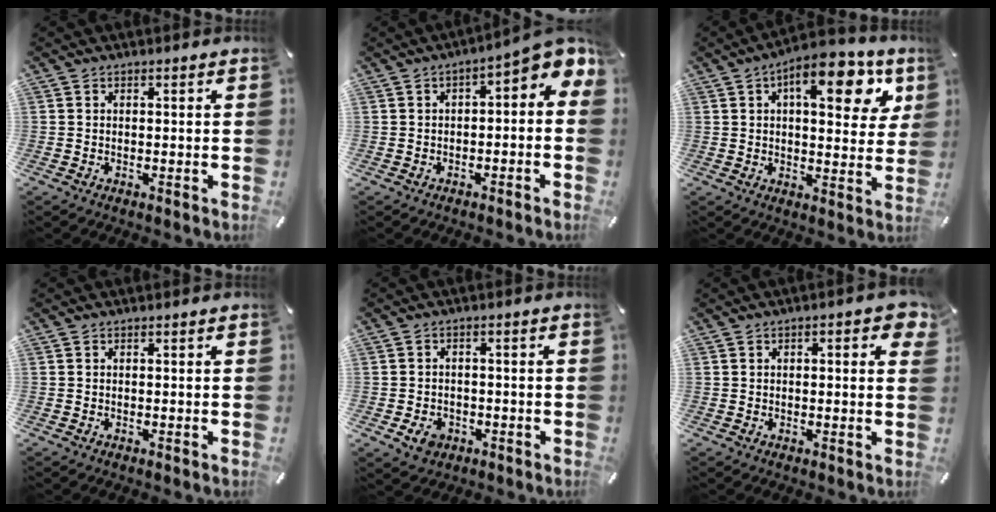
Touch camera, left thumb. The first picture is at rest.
{"total": 4.5, "force": [0.6, 2.4, 3.8], "torque": [-0.062, -0.010, 0.003]}
{"total": 15.2, "force": [7.2, 7.0, 11.5], "torque": [-0.143, -0.029, 0.111]}
{"total": 0.0}
{"total": 4.2, "force": [-1.9, 3.2, 1.8], "torque": [-0.034, 0.001, -0.037]}
{"total": 3.7, "force": [1.0, 1.5, 3.3], "torque": [-0.039, -0.001, 0.011]}